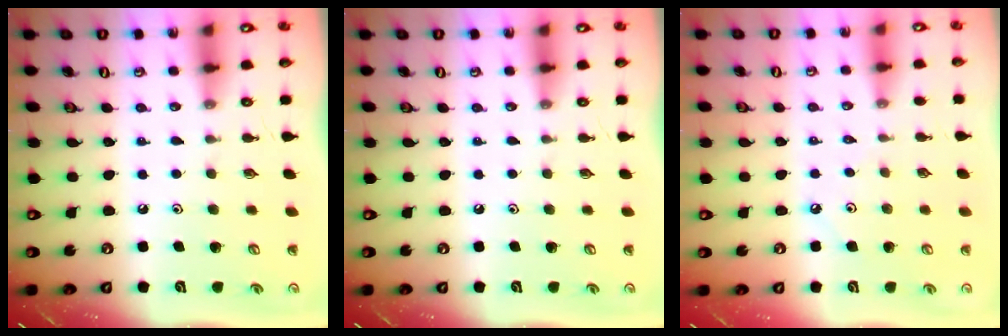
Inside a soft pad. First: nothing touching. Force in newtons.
{"total": 0.0}
{"total": 3.3, "press": 3.3, "slide": 0.5}